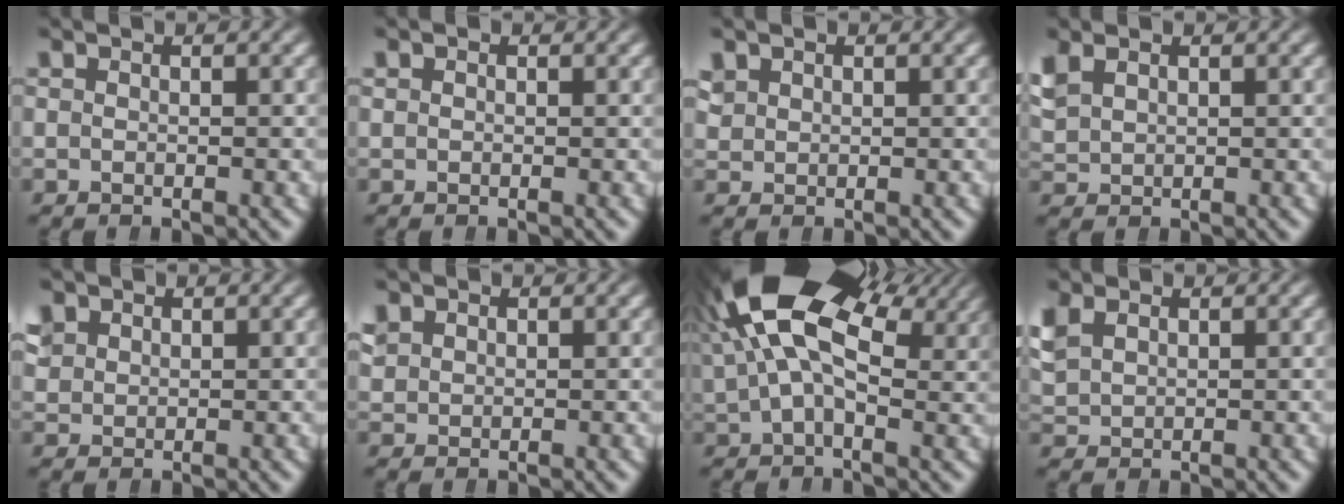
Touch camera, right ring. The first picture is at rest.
{"total": 0.6, "force": [0.2, 0.5, 0.1], "torque": [-0.005, -0.002, 0.004]}
{"total": 2.1, "force": [1.0, 1.7, 0.7], "torque": [-0.014, 0.004, 0.023]}
{"total": 2.5, "force": [1.1, 2.0, 1.1], "torque": [-0.029, 0.004, 0.027]}
{"total": 2.7, "force": [1.4, 2.1, 0.9], "torque": [-0.021, 0.004, 0.030]}
{"total": 2.3, "force": [1.1, 1.8, 0.8], "torque": [-0.017, 0.004, 0.024]}
{"total": 18.2, "force": [5.3, 11.5, 13.0], "torque": [-0.231, 0.028, 0.058]}
{"total": 2.9, "force": [1.2, 2.4, 1.2], "torque": [-0.034, 0.003, 0.029]}